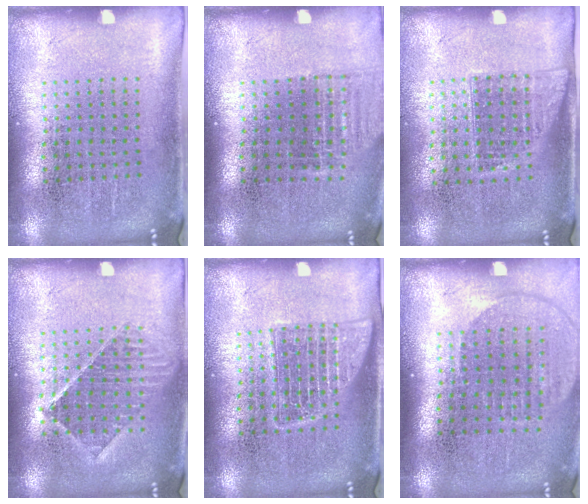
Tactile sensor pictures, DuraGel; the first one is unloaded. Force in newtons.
{"total": 1.0, "press": 1.0, "slide": 0.4}
{"total": 1.1, "press": 0.9, "slide": 0.6}
{"total": 1.2, "press": 1.1, "slide": 0.4}
{"total": 2.5, "press": 2.5, "slide": 0.4}
{"total": 1.6, "press": 1.4, "slide": 0.9}